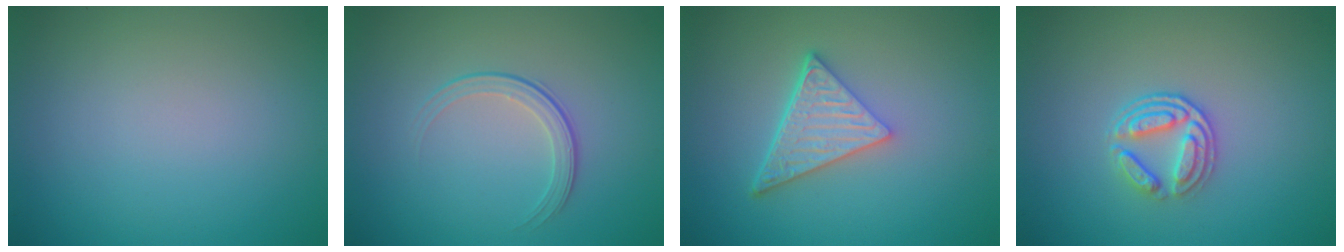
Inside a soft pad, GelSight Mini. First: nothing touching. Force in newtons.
{"total": 1.9, "press": 1.3, "slide": 1.5}
{"total": 4.9, "press": 3.5, "slide": 3.5}
{"total": 2.9, "press": 2.5, "slide": 1.6}